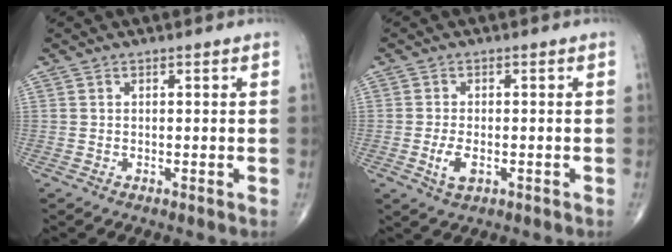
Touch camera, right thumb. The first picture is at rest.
{"total": 3.8, "force": [-1.1, 2.0, 3.1], "torque": [-0.062, -0.002, -0.016]}